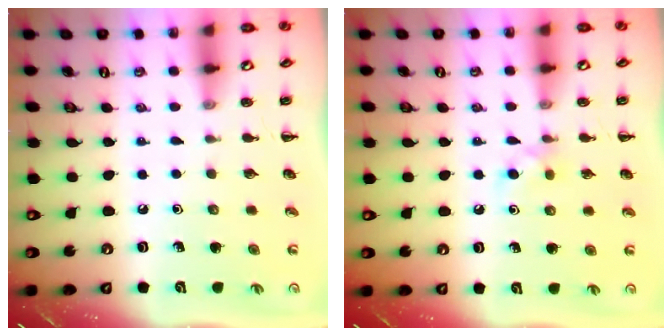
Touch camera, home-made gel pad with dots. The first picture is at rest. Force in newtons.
{"total": 4.6, "press": 4.3, "slide": 1.7}